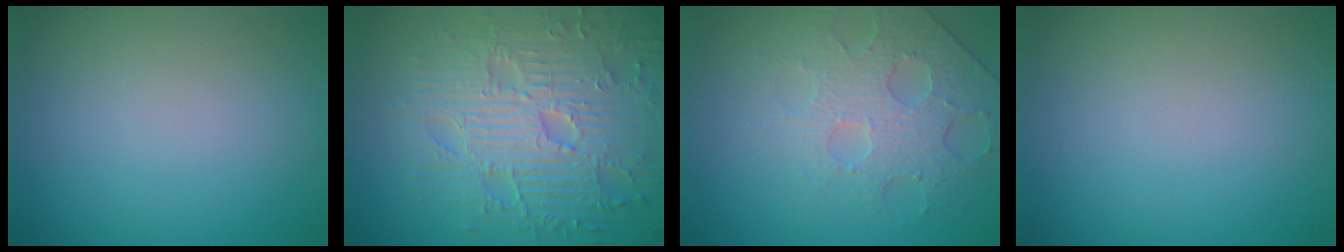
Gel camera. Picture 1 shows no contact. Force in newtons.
{"total": 9.1, "press": 6.6, "slide": 6.3}
{"total": 3.8, "press": 3.6, "slide": 1.2}
{"total": 0.0}